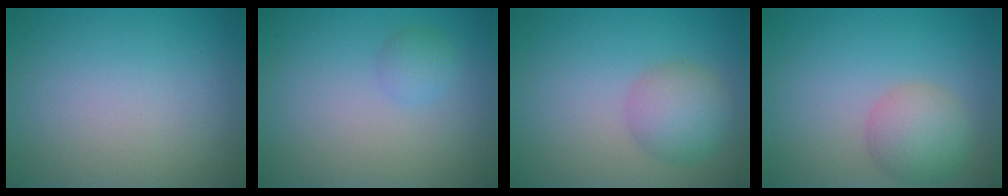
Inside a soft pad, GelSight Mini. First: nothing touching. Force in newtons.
{"total": 1.2, "press": 1.2, "slide": 0.1}
{"total": 3.6, "press": 3.6, "slide": 0.1}
{"total": 3.7, "press": 3.7, "slide": 0.3}